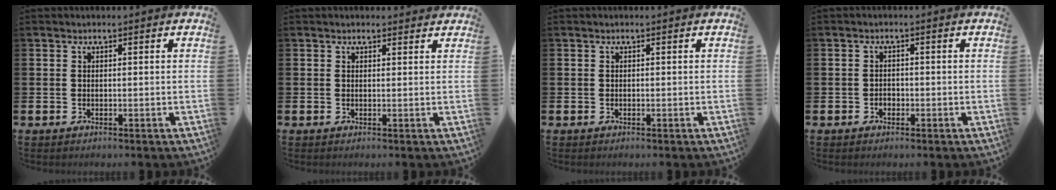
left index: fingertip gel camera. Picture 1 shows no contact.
{"total": 0.8, "force": [0.7, 0.2, 0.2], "torque": [0.005, 0.000, 0.012]}
{"total": 0.0}
{"total": 1.3, "force": [-0.6, 1.0, 0.5], "torque": [-0.010, 0.004, -0.015]}